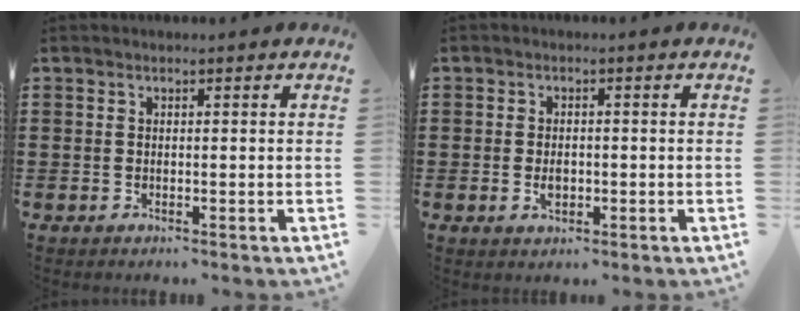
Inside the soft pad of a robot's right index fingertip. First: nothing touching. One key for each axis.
{"total": 2.1, "fx": -0.4, "fy": 1.2, "fz": 1.7, "tx": -0.034, "ty": 0.001, "tz": -0.008}